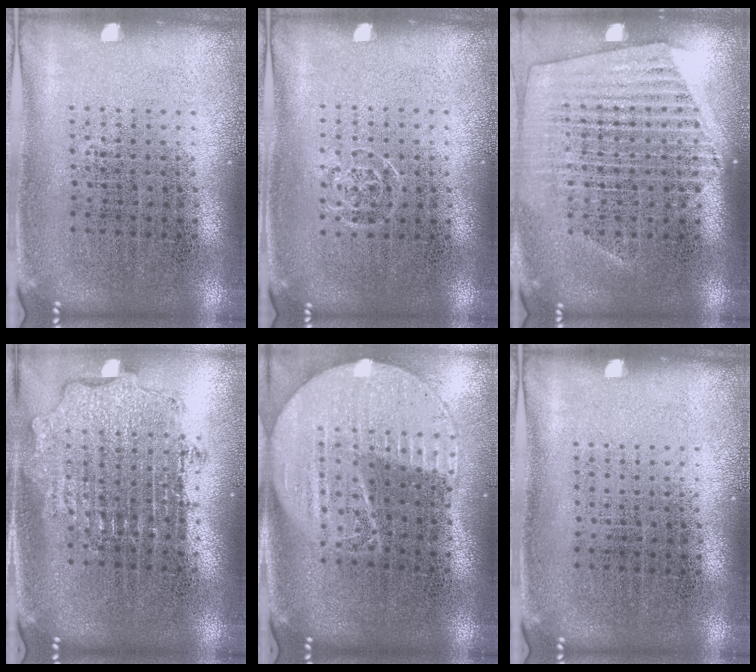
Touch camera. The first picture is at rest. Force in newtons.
{"total": 0.6, "press": 0.5, "slide": 0.3}
{"total": 1.5, "press": 1.4, "slide": 0.5}
{"total": 1.9, "press": 1.5, "slide": 1.2}
{"total": 2.1, "press": 1.8, "slide": 1.1}
{"total": 0.0}